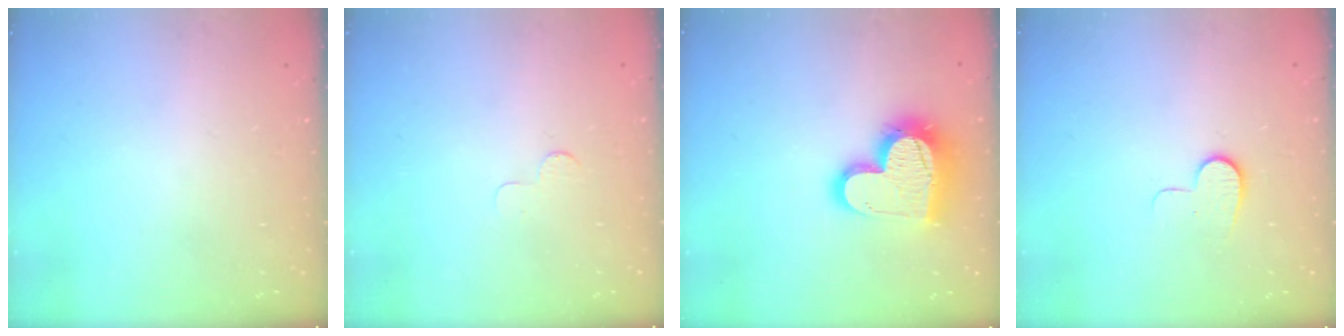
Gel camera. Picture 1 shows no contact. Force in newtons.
{"total": 2.5, "press": 2.5, "slide": 0.2}
{"total": 17.7, "press": 17.6, "slide": 1.5}
{"total": 7.0, "press": 7.0, "slide": 0.6}